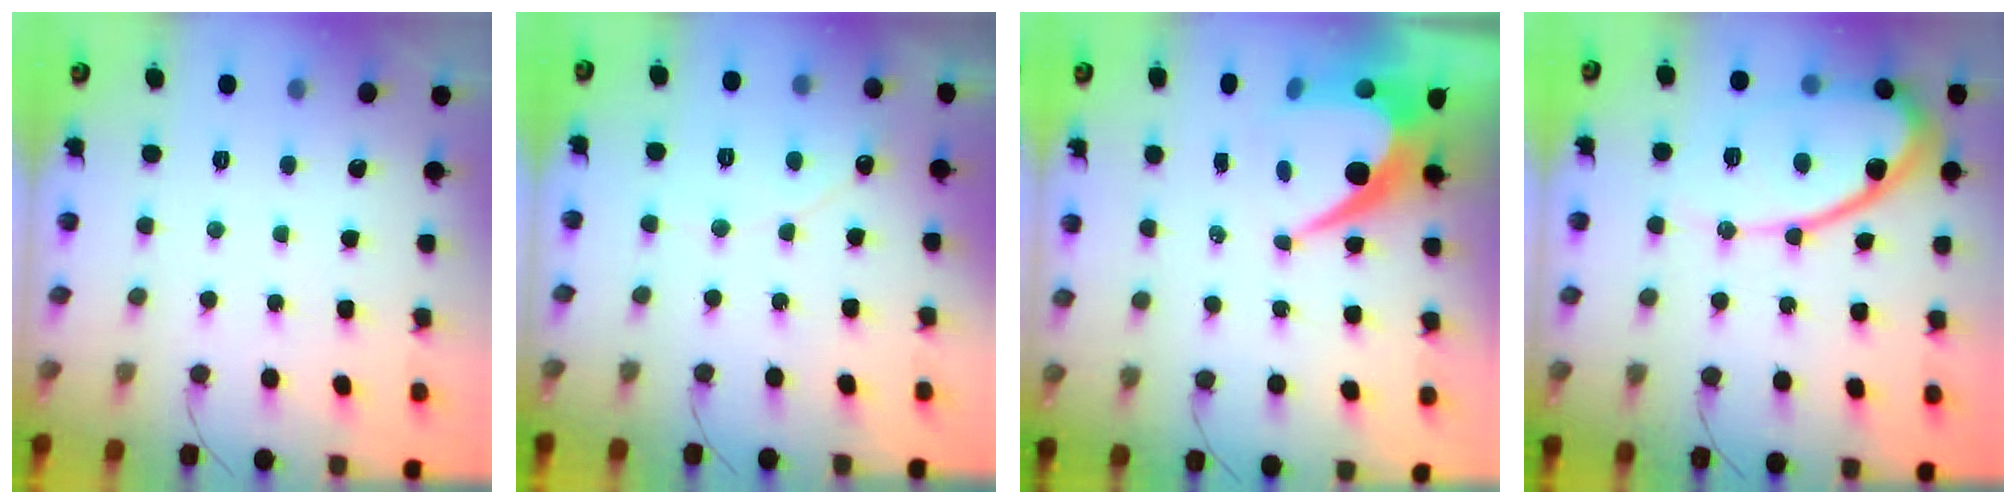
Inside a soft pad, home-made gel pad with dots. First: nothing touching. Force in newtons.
{"total": 3.8, "press": 3.8, "slide": 0.2}
{"total": 11.0, "press": 10.9, "slide": 0.9}
{"total": 14.1, "press": 14.0, "slide": 1.7}